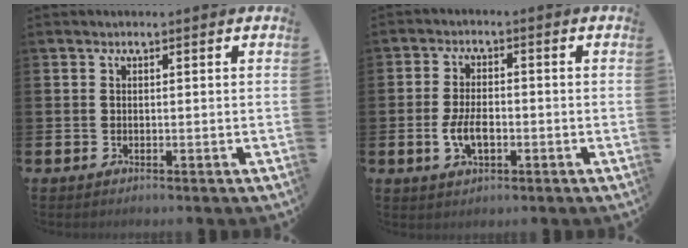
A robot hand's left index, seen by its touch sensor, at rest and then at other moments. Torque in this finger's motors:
{"motor_torque": [0.78, 0.64, 0.16, 0.18]}